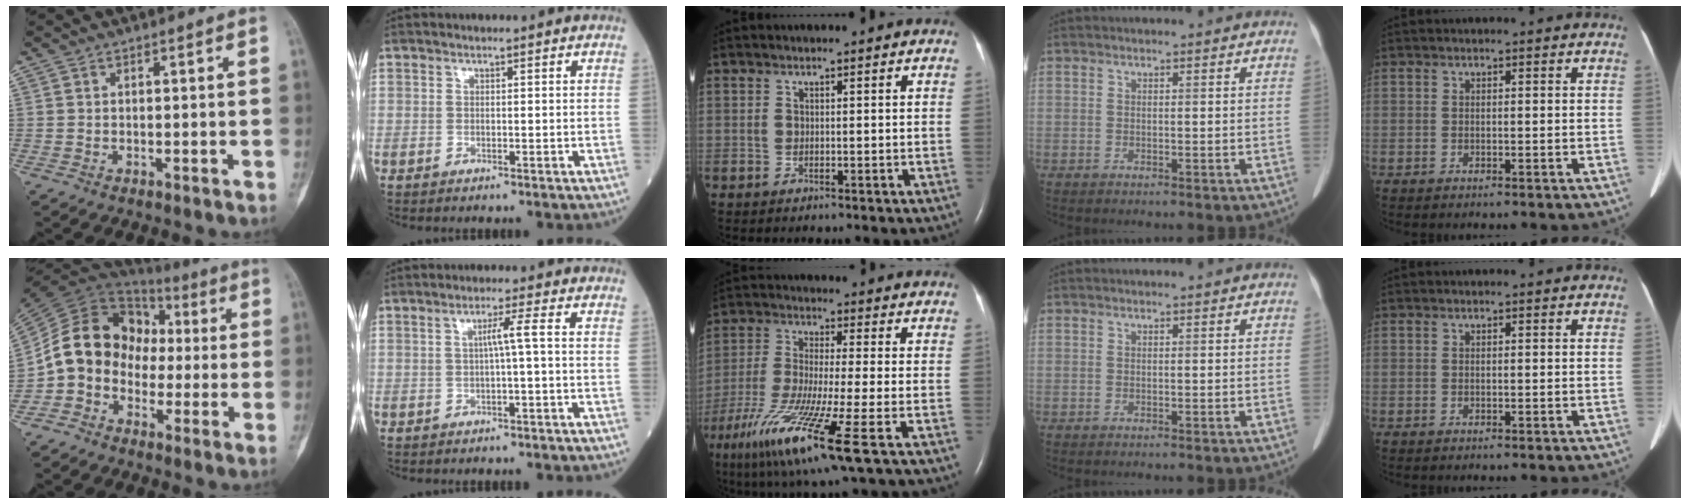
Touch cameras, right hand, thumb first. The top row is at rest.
{"thumb": {"total": 14.0, "force": [-1.6, 11.7, 7.5], "torque": [-0.109, 0.053, -0.038]}, "index": {"total": 2.7, "force": [-0.1, -0.6, 2.7], "torque": [-0.045, 0.005, 0.000]}, "middle": {"total": 14.3, "force": [-6.9, -0.1, 12.5], "torque": [-0.258, -0.044, -0.127]}}